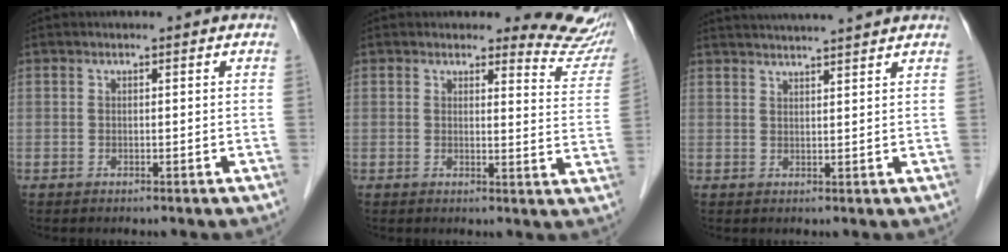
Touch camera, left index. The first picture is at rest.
{"total": 7.8, "force": [7.4, 2.2, 1.2], "torque": [0.012, -0.048, 0.054]}
{"total": 11.0, "force": [10.1, -0.4, 4.3], "torque": [-0.072, 0.028, 0.135]}